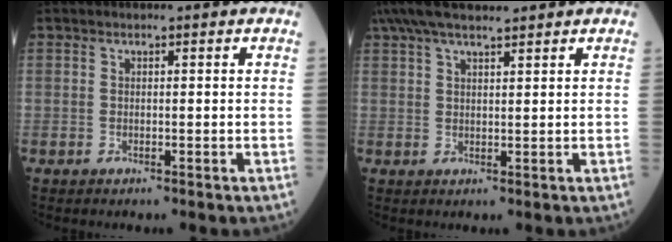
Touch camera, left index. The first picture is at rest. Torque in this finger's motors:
{"motor_torque": [1.17, -0.97, 0.22, 0.05]}